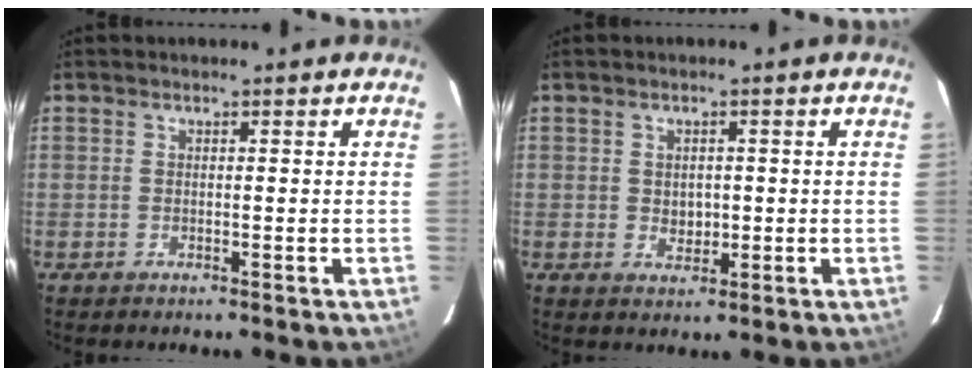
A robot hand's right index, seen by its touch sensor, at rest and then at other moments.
{"total": 2.9, "force": [-0.1, 2.5, 1.5], "torque": [-0.022, -0.001, 0.004]}